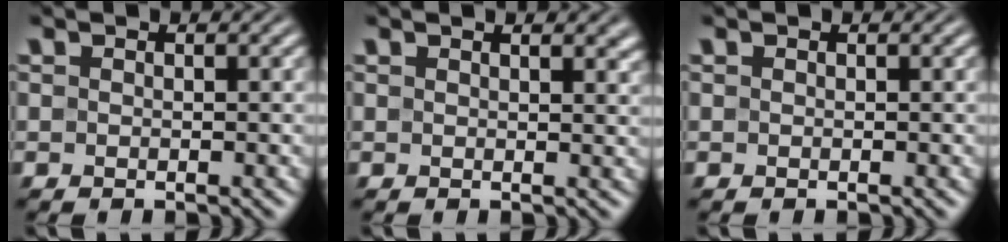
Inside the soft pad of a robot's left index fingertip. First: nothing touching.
{"total": 1.9, "force": [1.3, 0.5, 1.2], "torque": [-0.013, 0.000, 0.023]}
{"total": 0.0}